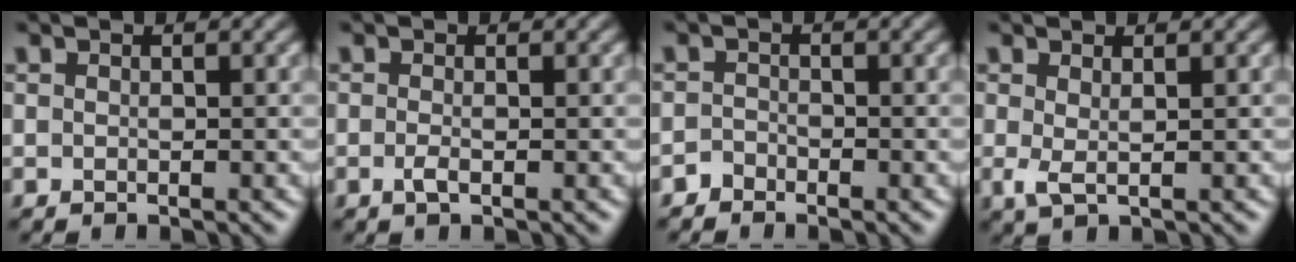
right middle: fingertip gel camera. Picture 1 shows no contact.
{"total": 1.0, "force": [-0.4, 0.2, 0.9], "torque": [-0.023, -0.001, -0.010]}
{"total": 1.1, "force": [-1.0, 0.5, 0.1], "torque": [0.000, 0.006, -0.020]}
{"total": 1.6, "force": [0.3, 0.4, 1.5], "torque": [-0.036, 0.001, 0.007]}